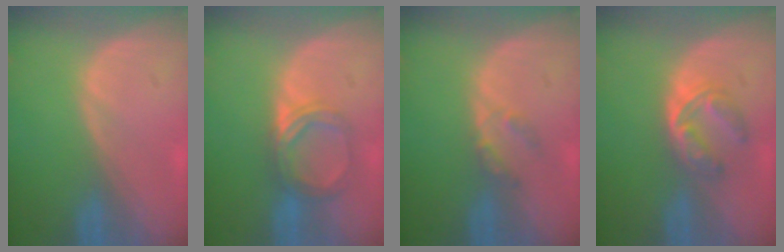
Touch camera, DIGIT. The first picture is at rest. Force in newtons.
{"total": 4.9, "press": 4.6, "slide": 1.9}
{"total": 2.2, "press": 2.1, "slide": 0.4}
{"total": 5.1, "press": 4.7, "slide": 1.9}